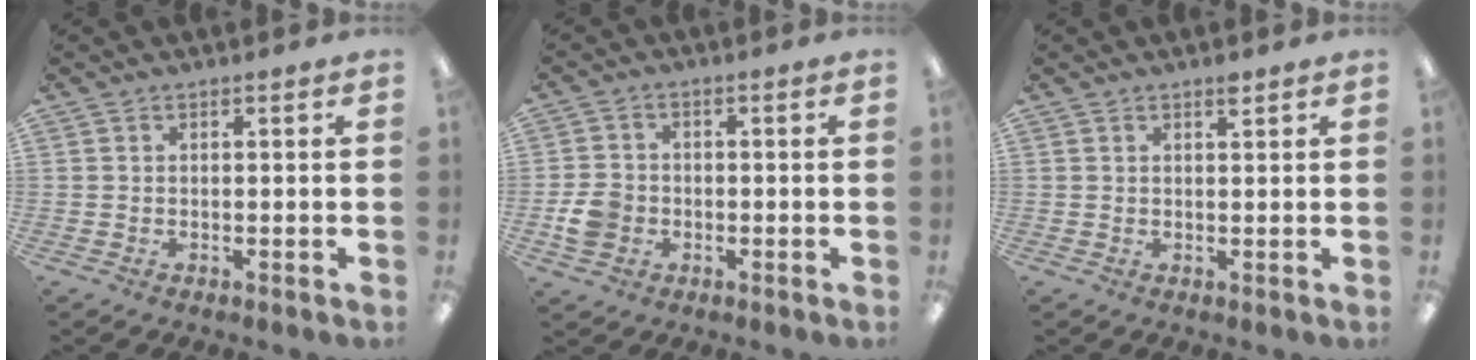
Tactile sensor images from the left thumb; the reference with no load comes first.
{"total": 5.6, "force": [-1.6, 4.6, 2.7], "torque": [-0.048, 0.006, -0.030]}
{"total": 1.5, "force": [1.3, 0.3, 0.8], "torque": [-0.011, -0.004, 0.021]}